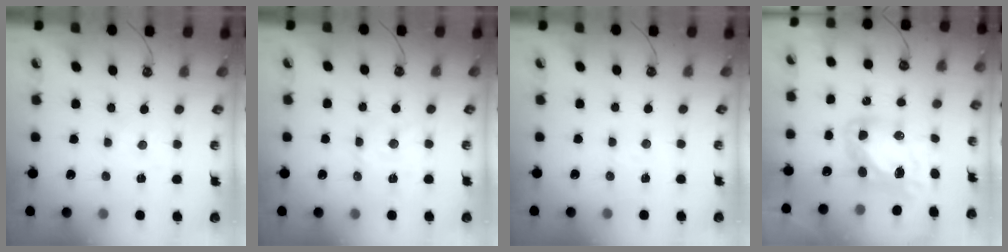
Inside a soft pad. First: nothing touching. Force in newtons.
{"total": 6.8, "press": 6.8, "slide": 0.4}
{"total": 1.5, "press": 1.4, "slide": 0.3}
{"total": 12.7, "press": 12.7, "slide": 0.8}